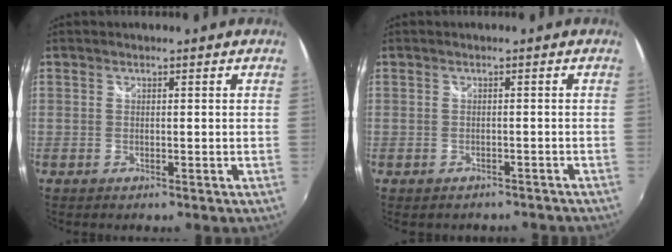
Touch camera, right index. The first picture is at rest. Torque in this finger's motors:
{"motor_torque": [-2.14, 0.00, -0.65, -0.21]}